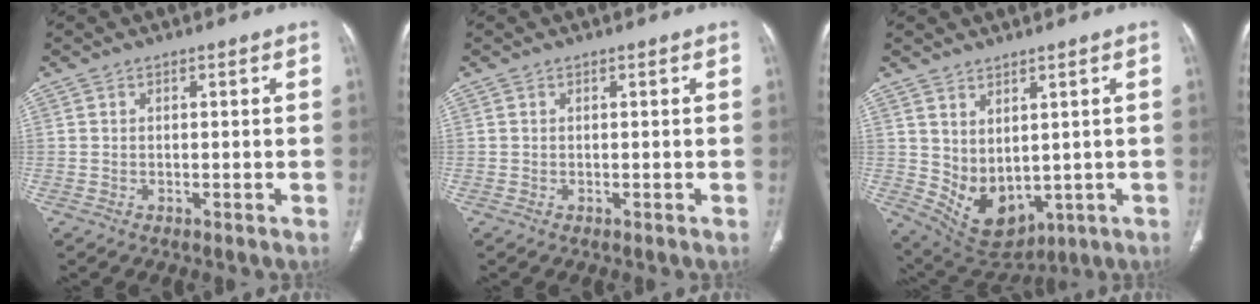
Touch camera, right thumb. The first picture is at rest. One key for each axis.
{"total": 0.0}
{"total": 9.1, "fx": 1.4, "fy": 5.9, "fz": 6.7, "tx": -0.096, "ty": -0.020, "tz": 0.063}